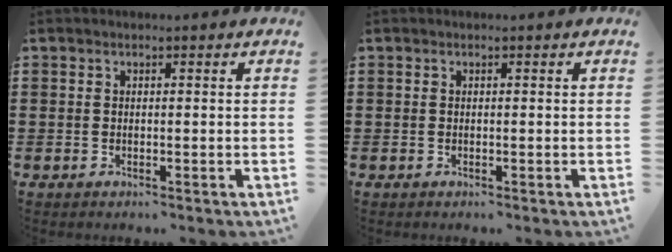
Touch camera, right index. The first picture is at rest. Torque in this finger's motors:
{"motor_torque": [-0.03, 0.03, -0.02, 0.01]}